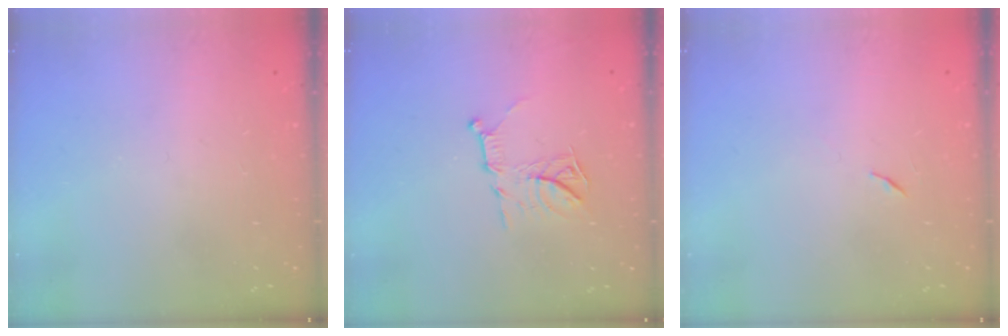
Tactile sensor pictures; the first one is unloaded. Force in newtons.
{"total": 10.6, "press": 10.6, "slide": 0.8}
{"total": 5.3, "press": 4.8, "slide": 2.2}